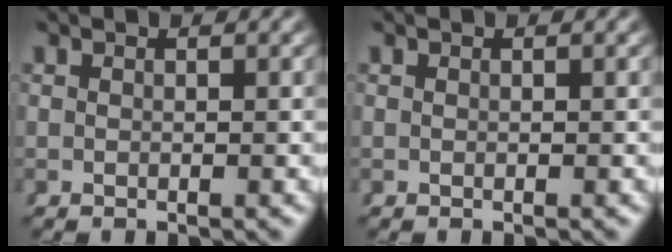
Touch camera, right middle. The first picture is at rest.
{"total": 0.0}